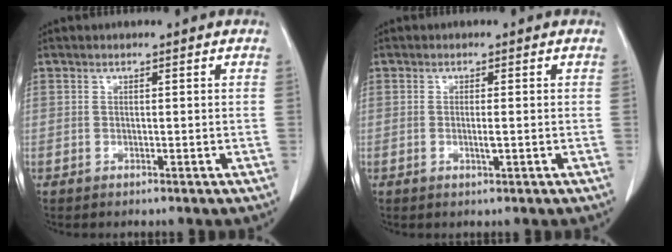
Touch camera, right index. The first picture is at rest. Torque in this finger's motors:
{"motor_torque": [-0.14, 0.02, 0.00, 0.02]}